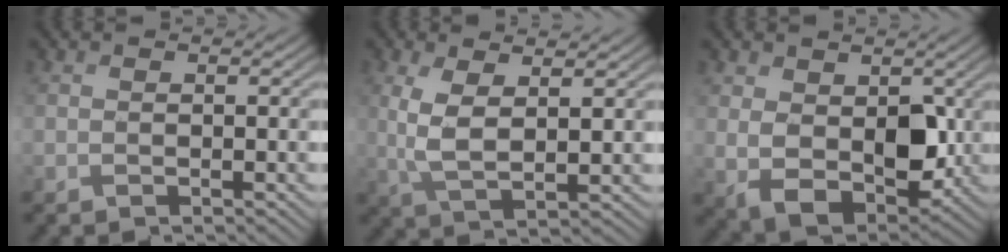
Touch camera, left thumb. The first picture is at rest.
{"total": 5.7, "force": [1.7, 2.1, 5.1], "torque": [-0.122, -0.002, 0.032]}
{"total": 8.5, "force": [0.8, 5.8, 6.1], "torque": [-0.135, -0.025, 0.025]}